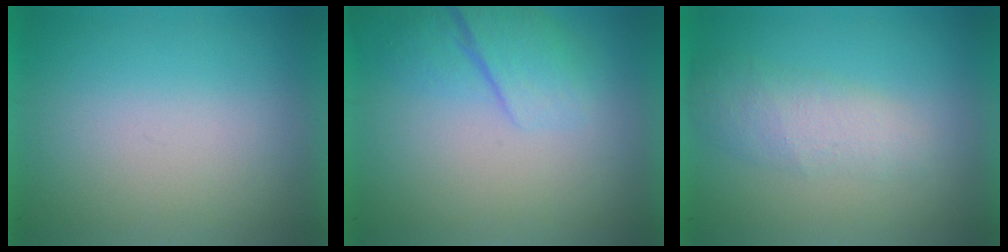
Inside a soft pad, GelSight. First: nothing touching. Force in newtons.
{"total": 2.6}
{"total": 2.3}